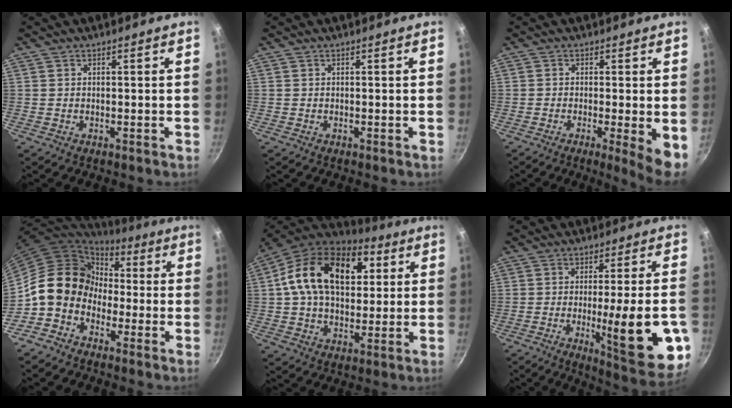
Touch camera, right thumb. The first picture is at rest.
{"total": 0.0}
{"total": 6.3, "force": [-1.2, 0.9, 6.1], "torque": [-0.083, -0.010, -0.016]}
{"total": 12.4, "force": [-2.6, 10.4, 6.2], "torque": [-0.063, 0.044, -0.066]}
{"total": 22.6, "force": [5.4, 14.8, 16.2], "torque": [-0.245, 0.014, 0.073]}
{"total": 18.6, "force": [-4.5, 3.9, 17.6], "torque": [-0.219, -0.002, -0.056]}